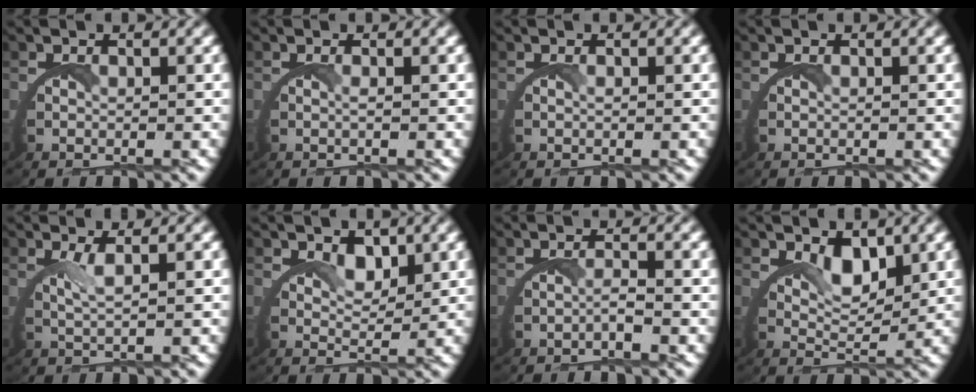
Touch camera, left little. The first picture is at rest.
{"total": 0.6, "force": [0.0, -0.3, 0.5], "torque": [-0.011, -0.001, -0.001]}
{"total": 0.0}
{"total": 0.0}
{"total": 1.8, "force": [1.1, -1.0, 1.1], "torque": [-0.025, -0.006, 0.025]}
{"total": 2.1, "force": [2.0, 0.0, 0.7], "torque": [-0.009, -0.012, 0.037]}
{"total": 0.9, "force": [-0.7, -0.5, 0.4], "torque": [-0.018, -0.007, -0.012]}
{"total": 2.6, "force": [2.3, 0.2, 1.3], "torque": [-0.021, -0.017, 0.044]}